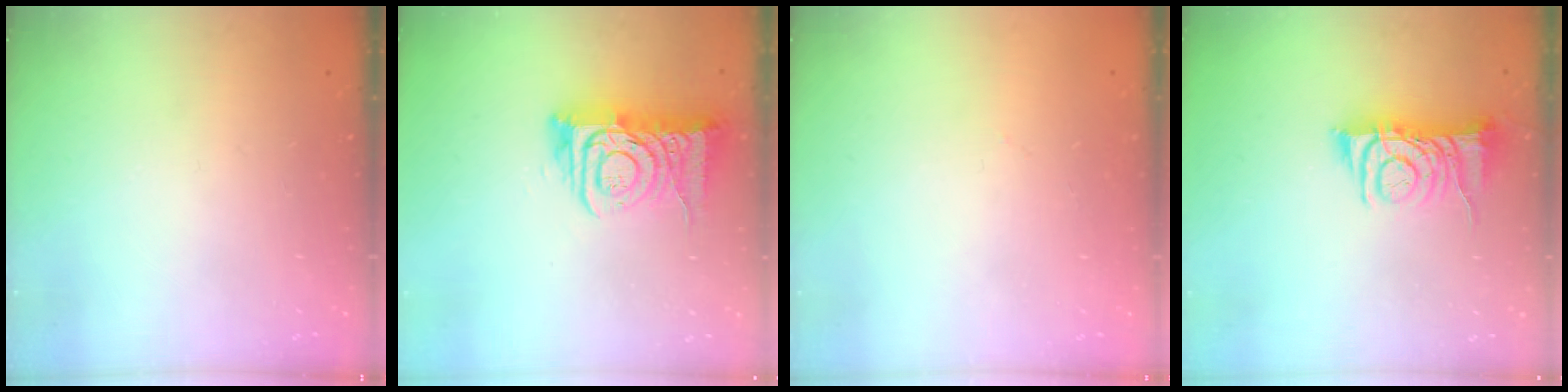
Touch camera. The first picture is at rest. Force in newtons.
{"total": 11.5, "press": 11.4, "slide": 1.7}
{"total": 0.0}
{"total": 8.4, "press": 8.4, "slide": 0.3}